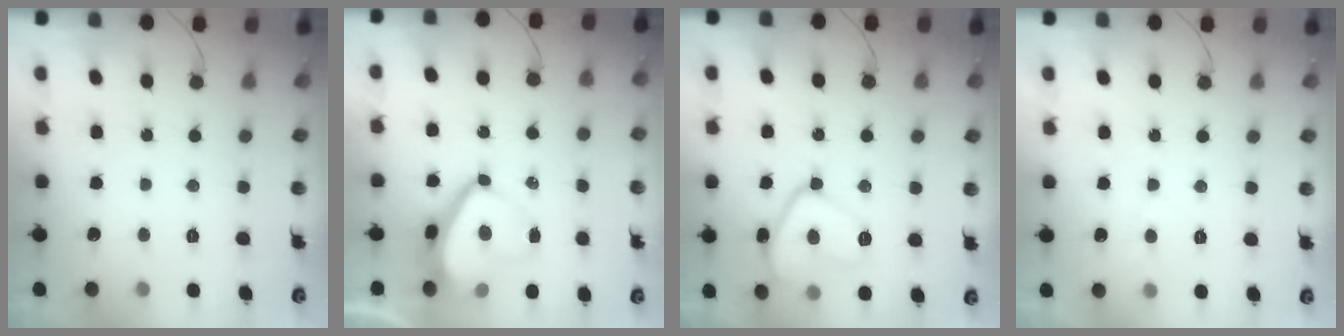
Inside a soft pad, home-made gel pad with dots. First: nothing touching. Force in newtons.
{"total": 9.0, "press": 9.0, "slide": 1.1}
{"total": 12.9, "press": 12.8, "slide": 1.4}
{"total": 2.4, "press": 2.4, "slide": 0.4}